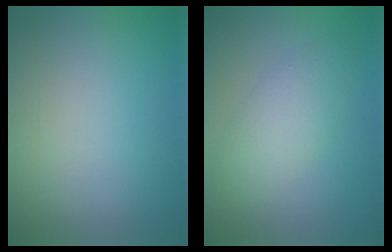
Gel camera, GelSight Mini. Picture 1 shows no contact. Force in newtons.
{"total": 3.2, "press": 3.2, "slide": 0.1}